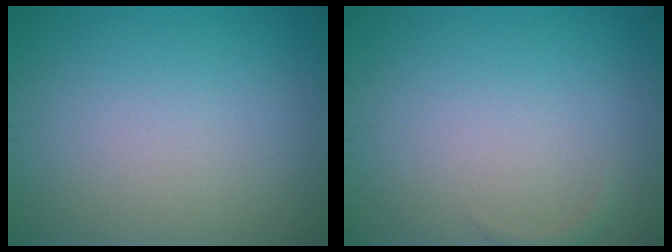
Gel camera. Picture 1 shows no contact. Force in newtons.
{"total": 0.6, "press": 0.6, "slide": 0.1}